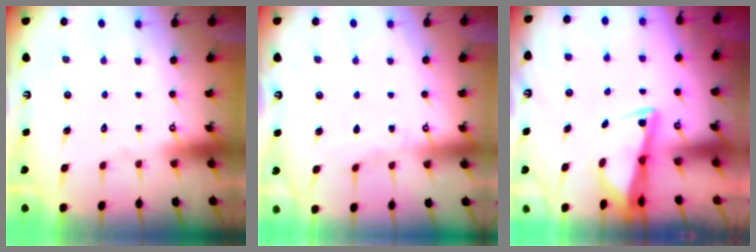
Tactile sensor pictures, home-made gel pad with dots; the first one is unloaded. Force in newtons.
{"total": 2.6, "press": 2.6, "slide": 0.1}
{"total": 2.6, "press": 2.6, "slide": 0.5}